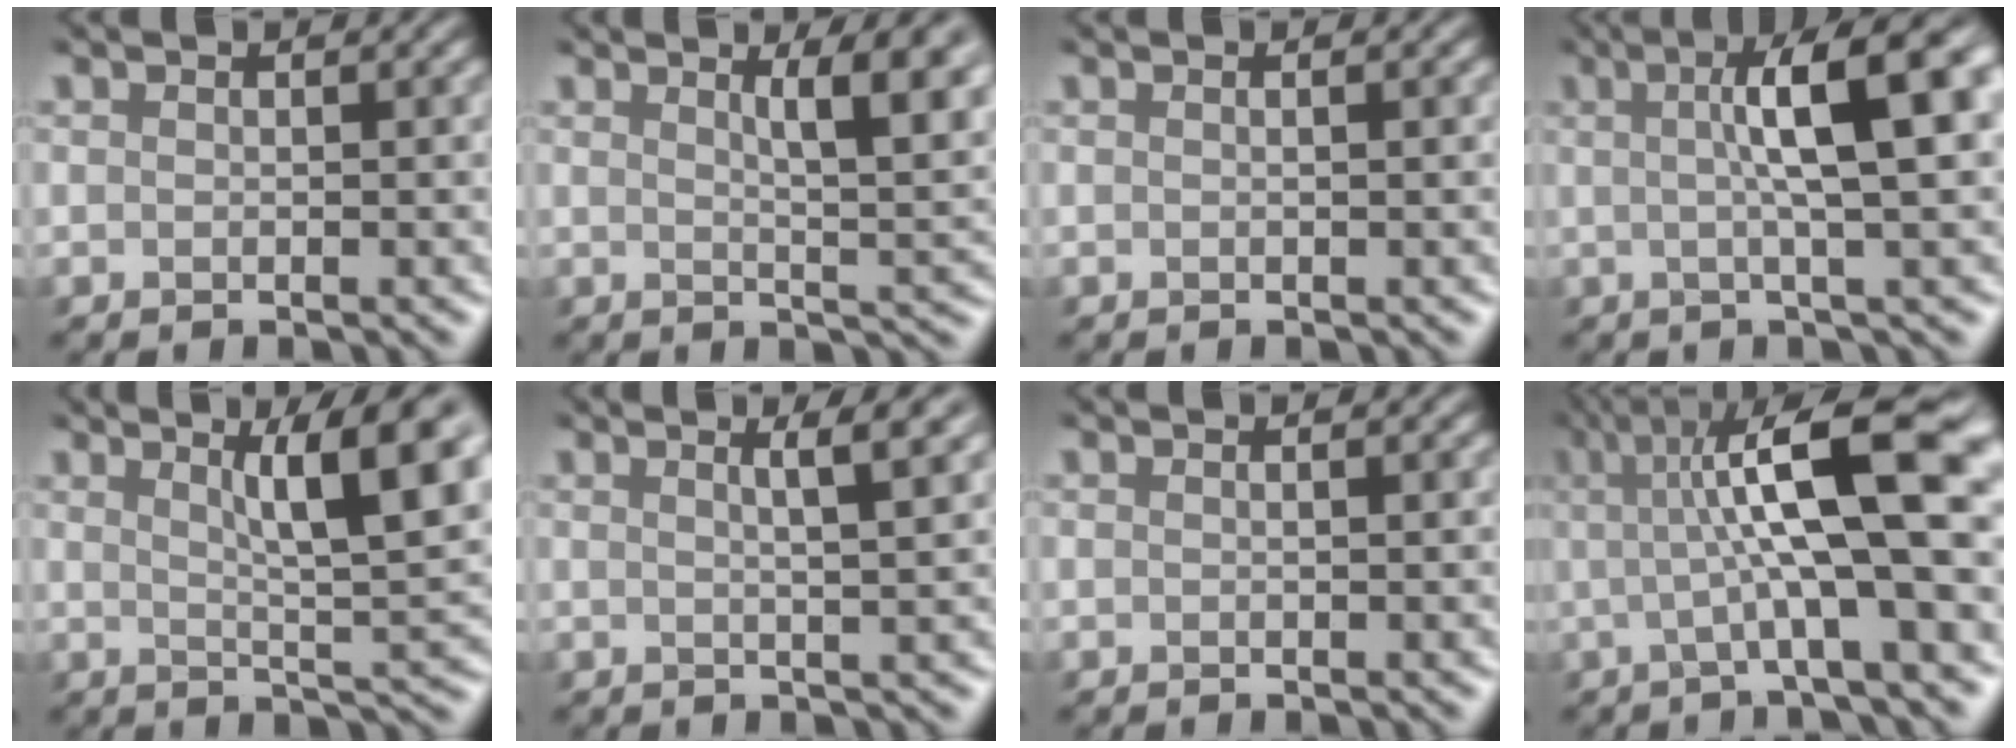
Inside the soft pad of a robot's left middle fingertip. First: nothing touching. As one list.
[{"total": 7.0, "force": [2.9, 1.9, 6.0], "torque": [-0.047, 0.010, 0.039]}, {"total": 1.3, "force": [0.4, 0.6, 1.1], "torque": [0.000, -0.004, -0.009]}, {"total": 9.8, "force": [1.9, 2.2, 9.4], "torque": [-0.100, 0.023, 0.023]}, {"total": 8.9, "force": [3.2, 1.7, 8.1], "torque": [-0.099, 0.006, 0.053]}, {"total": 4.2, "force": [1.8, 1.0, 3.7], "torque": [-0.032, 0.019, 0.007]}, {"total": 1.0, "force": [0.3, 0.5, 0.9], "torque": [-0.001, -0.005, -0.005]}, {"total": 12.5, "force": [2.0, 2.9, 12.0], "torque": [-0.167, 0.016, 0.030]}]